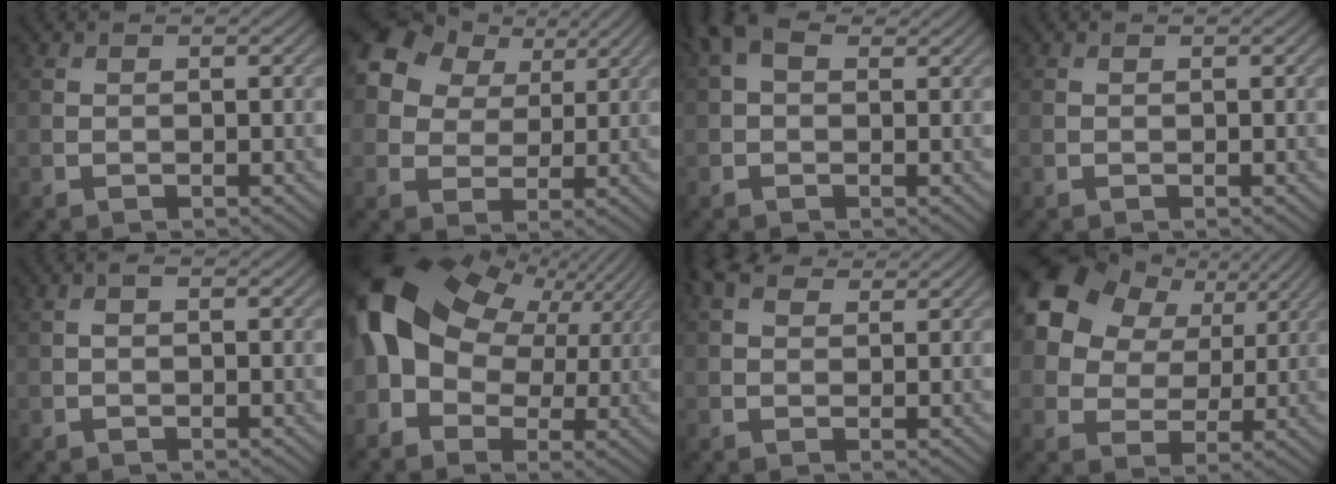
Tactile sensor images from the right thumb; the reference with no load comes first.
{"total": 12.7, "force": [6.2, 8.8, 6.7], "torque": [-0.177, 0.052, 0.105]}
{"total": 4.2, "force": [1.6, 2.5, 2.9], "torque": [-0.060, 0.012, 0.020]}
{"total": 0.0}
{"total": 0.8, "force": [0.1, 0.4, 0.7], "torque": [-0.012, 0.003, 0.000]}
{"total": 17.1, "force": [4.0, 11.6, 11.9], "torque": [-0.257, -0.002, 0.082]}
{"total": 4.1, "force": [2.5, 2.3, 2.3], "torque": [-0.050, 0.012, 0.041]}
{"total": 15.8, "force": [7.7, 11.0, 8.4], "torque": [-0.218, 0.062, 0.144]}